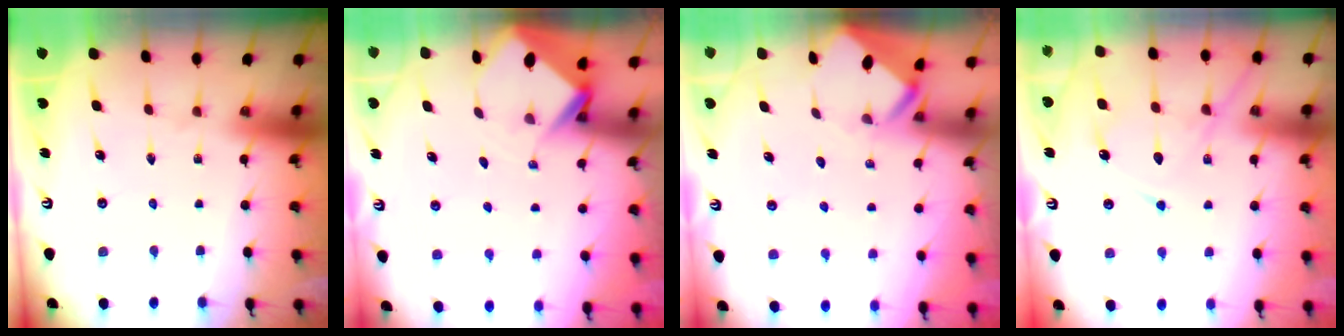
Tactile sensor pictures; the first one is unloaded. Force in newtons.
{"total": 3.8, "press": 3.8, "slide": 0.3}
{"total": 3.0, "press": 3.0, "slide": 0.1}
{"total": 11.8, "press": 11.7, "slide": 1.2}